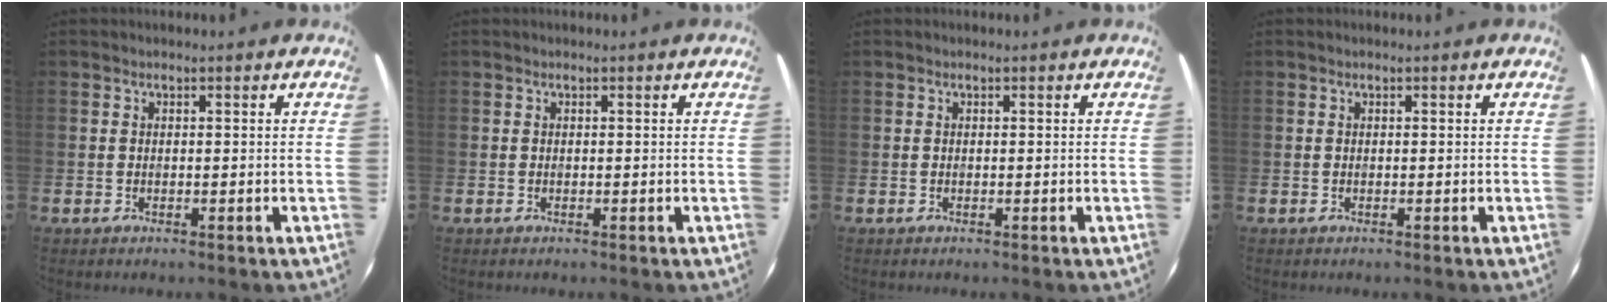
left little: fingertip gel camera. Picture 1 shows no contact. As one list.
[{"total": 0.0}, {"total": 0.0}, {"total": 0.0}]